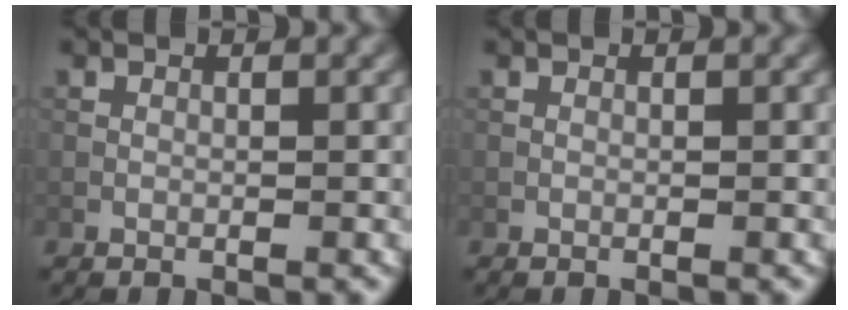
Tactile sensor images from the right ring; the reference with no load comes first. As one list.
[{"total": 0.0}]